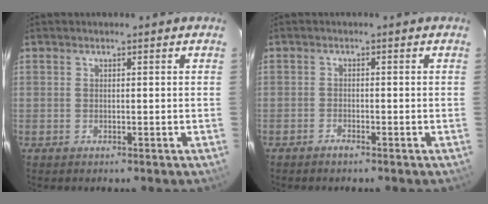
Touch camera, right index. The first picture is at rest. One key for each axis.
{"total": 1.2, "fx": -1.2, "fy": 0.3, "fz": 0.4, "tx": -0.014, "ty": 0.000, "tz": -0.025}